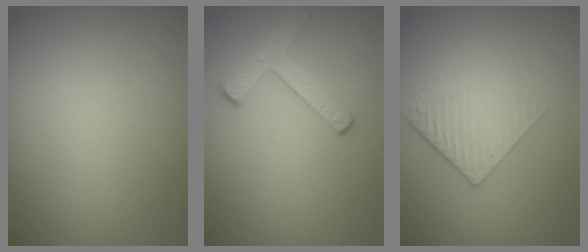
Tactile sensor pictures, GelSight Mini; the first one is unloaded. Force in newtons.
{"total": 2.5, "press": 2.3, "slide": 0.9}
{"total": 3.2, "press": 2.6, "slide": 1.8}